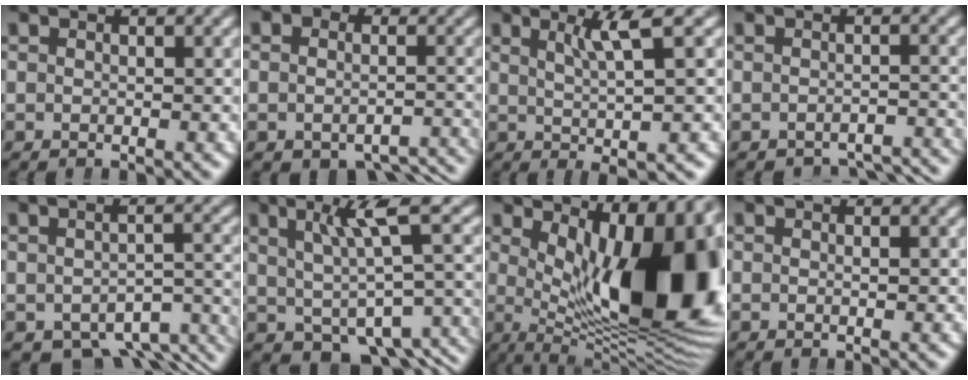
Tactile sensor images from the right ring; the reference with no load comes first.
{"total": 6.2, "force": [-4.6, 3.3, 2.5], "torque": [-0.027, -0.023, -0.063]}
{"total": 3.7, "force": [0.7, -0.3, 3.6], "torque": [-0.050, -0.005, 0.024]}
{"total": 4.6, "force": [-4.5, 0.6, 0.5], "torque": [-0.005, -0.016, -0.065]}
{"total": 6.8, "force": [-5.1, 3.2, 3.2], "torque": [-0.028, -0.020, -0.067]}
{"total": 5.7, "force": [-2.5, 2.4, 4.5], "torque": [-0.055, -0.019, -0.019]}
{"total": 20.2, "force": [0.1, 9.6, 17.8], "torque": [-0.236, -0.024, 0.015]}
{"total": 0.5, "force": [0.1, -0.1, 0.5], "torque": [-0.009, -0.001, 0.001]}